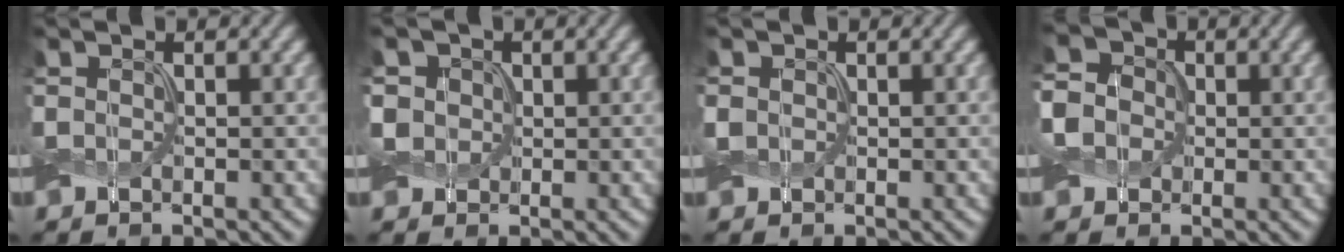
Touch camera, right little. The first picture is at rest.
{"total": 2.4, "force": [0.4, 2.2, 0.8], "torque": [-0.025, 0.002, 0.010]}
{"total": 0.8, "force": [0.1, 0.7, 0.2], "torque": [-0.004, 0.002, 0.003]}
{"total": 4.7, "force": [0.2, 4.3, 1.9], "torque": [-0.049, 0.024, -0.014]}